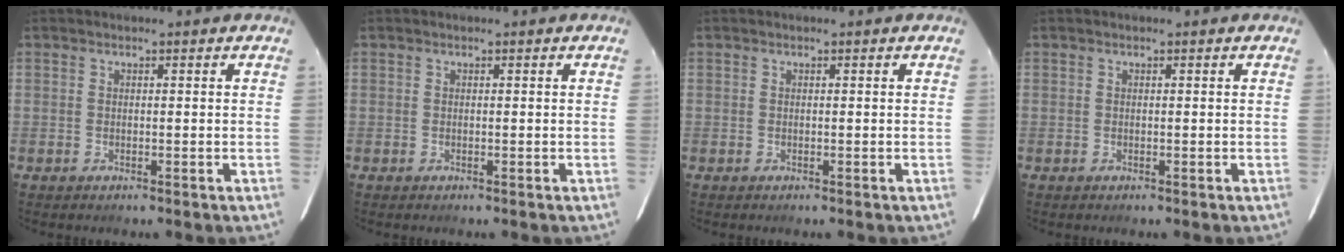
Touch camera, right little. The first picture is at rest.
{"total": 0.0}
{"total": 0.0}
{"total": 0.0}